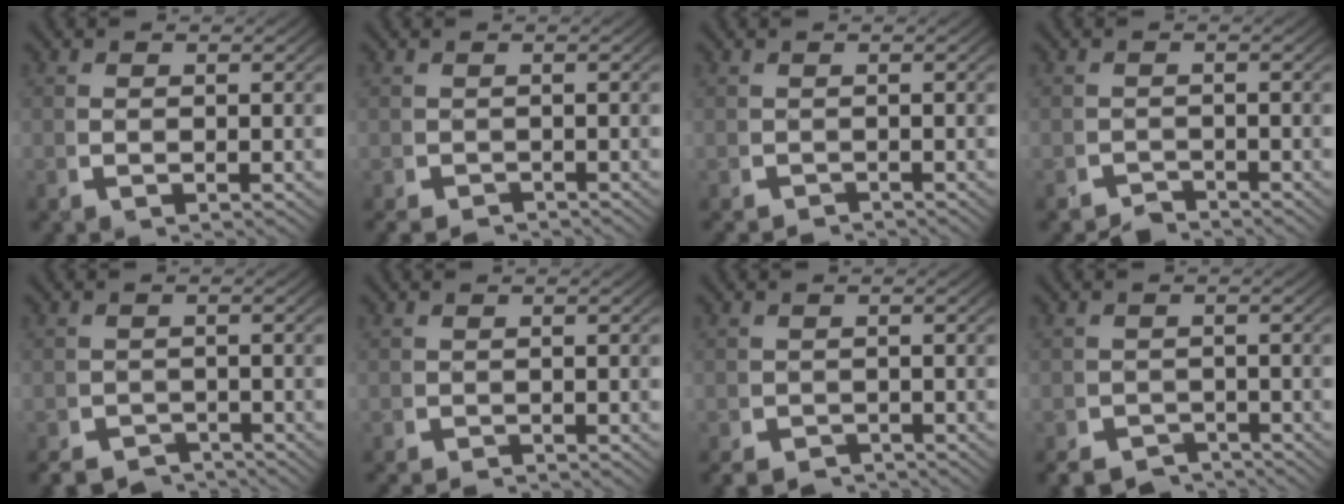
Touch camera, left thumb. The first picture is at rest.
{"total": 2.2, "force": [-2.1, 0.5, -0.4], "torque": [0.020, -0.012, -0.031]}
{"total": 1.9, "force": [-1.7, 0.3, -0.6], "torque": [0.020, -0.009, -0.025]}
{"total": 2.2, "force": [-2.1, 0.5, -0.7], "torque": [0.026, -0.011, -0.035]}
{"total": 3.8, "force": [-3.5, 1.4, -0.1], "torque": [0.026, -0.020, -0.054]}
{"total": 1.4, "force": [-1.3, 0.2, -0.5], "torque": [0.018, -0.007, -0.018]}
{"total": 2.8, "force": [-2.7, 0.8, -0.4], "torque": [0.021, -0.016, -0.038]}
{"total": 4.2, "force": [-3.8, 1.7, 0.1], "torque": [0.023, -0.023, -0.057]}